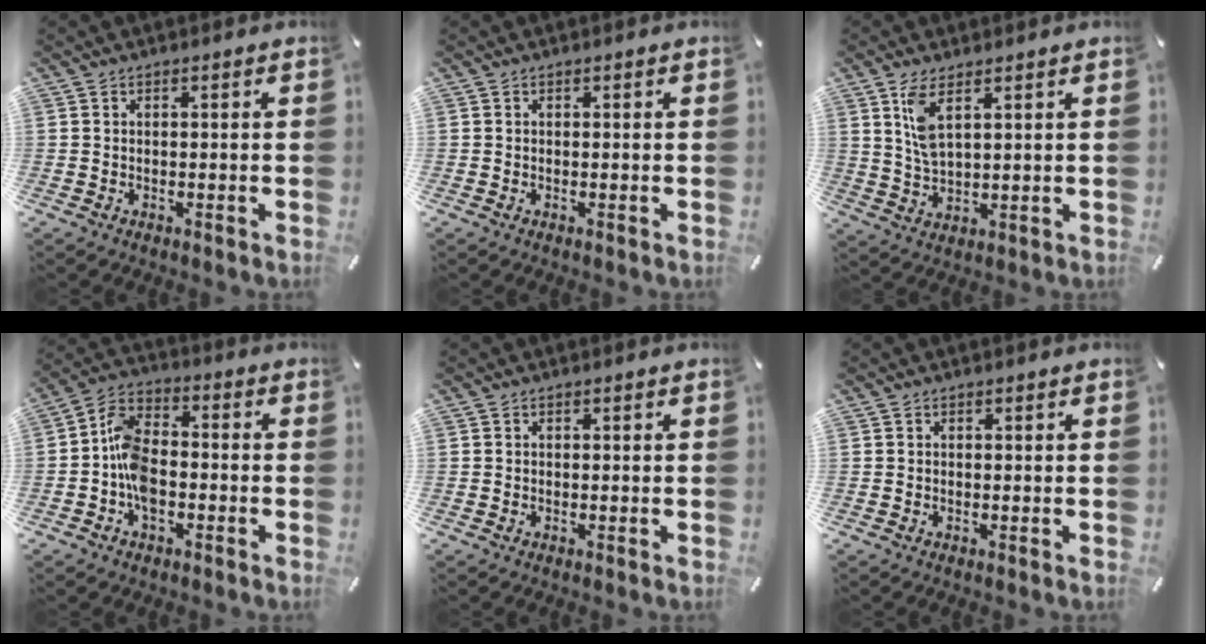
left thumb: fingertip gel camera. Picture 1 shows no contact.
{"total": 0.0}
{"total": 6.9, "force": [3.6, 2.7, 5.2], "torque": [-0.119, -0.004, 0.064]}
{"total": 9.2, "force": [-3.2, 5.9, 6.3], "torque": [-0.136, 0.021, -0.058]}
{"total": 0.0}
{"total": 0.0}